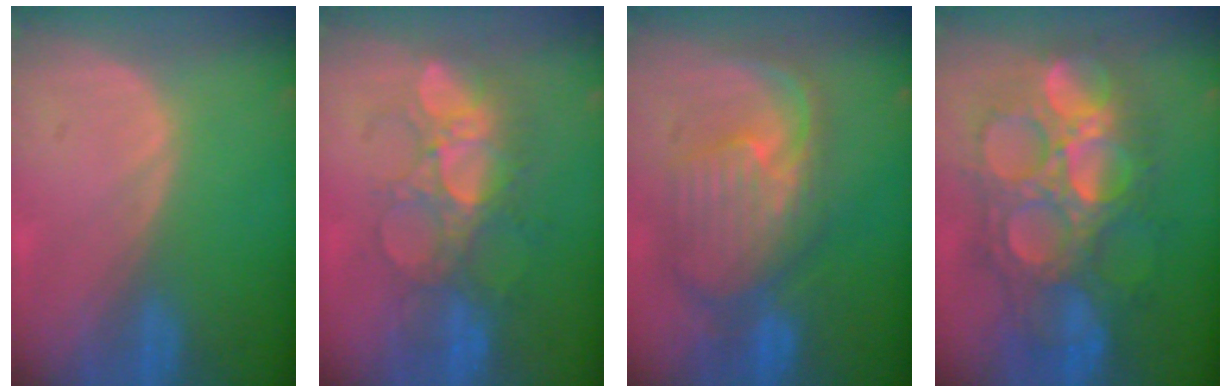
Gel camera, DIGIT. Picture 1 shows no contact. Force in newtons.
{"total": 8.7, "press": 8.4, "slide": 2.4}
{"total": 10.6, "press": 9.5, "slide": 4.7}
{"total": 13.6, "press": 13.5, "slide": 1.5}